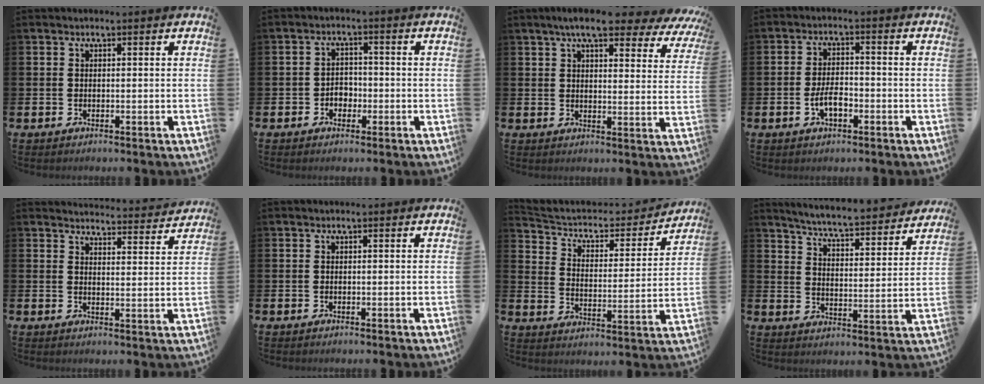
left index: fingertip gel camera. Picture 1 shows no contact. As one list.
[{"total": 2.6, "force": [-1.2, 2.0, 1.0], "torque": [-0.022, 0.006, -0.029]}, {"total": 7.8, "force": [6.6, 1.6, 3.9], "torque": [-0.075, -0.029, 0.112]}, {"total": 3.7, "force": [-1.3, 1.8, 3.0], "torque": [-0.053, 0.006, -0.024]}, {"total": 4.1, "force": [4.1, 0.3, 0.2], "torque": [-0.005, -0.034, 0.069]}, {"total": 0.0}, {"total": 5.5, "force": [4.8, 2.4, 1.3], "torque": [-0.061, -0.036, 0.076]}, {"total": 6.0, "force": [5.8, -0.1, 1.6], "torque": [-0.053, -0.050, 0.095]}]